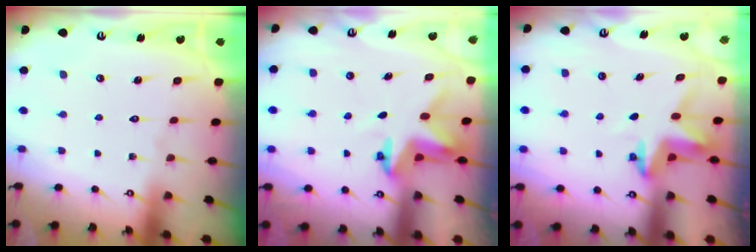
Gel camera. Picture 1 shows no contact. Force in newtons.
{"total": 3.2, "press": 3.2, "slide": 0.1}
{"total": 3.8, "press": 3.8, "slide": 0.3}